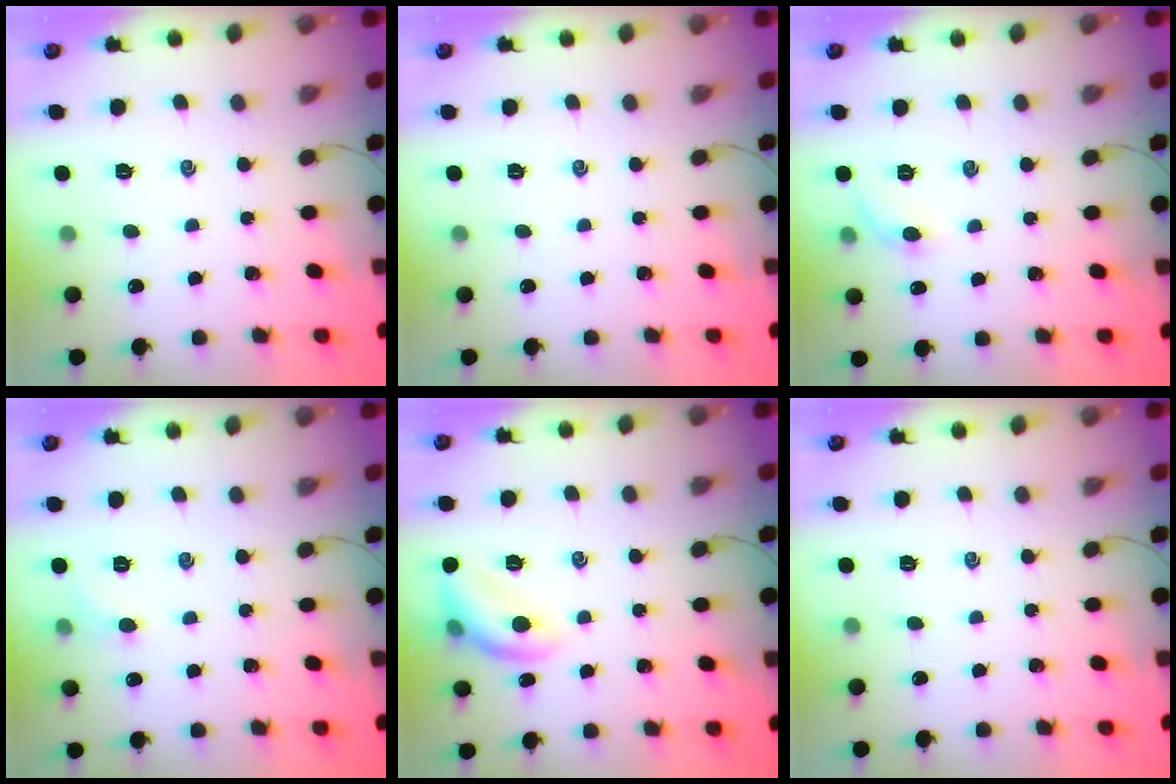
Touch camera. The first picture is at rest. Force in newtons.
{"total": 0.0}
{"total": 5.0, "press": 4.7, "slide": 1.7}
{"total": 4.2, "press": 4.0, "slide": 1.3}
{"total": 10.3, "press": 10.3, "slide": 0.2}
{"total": 0.0}